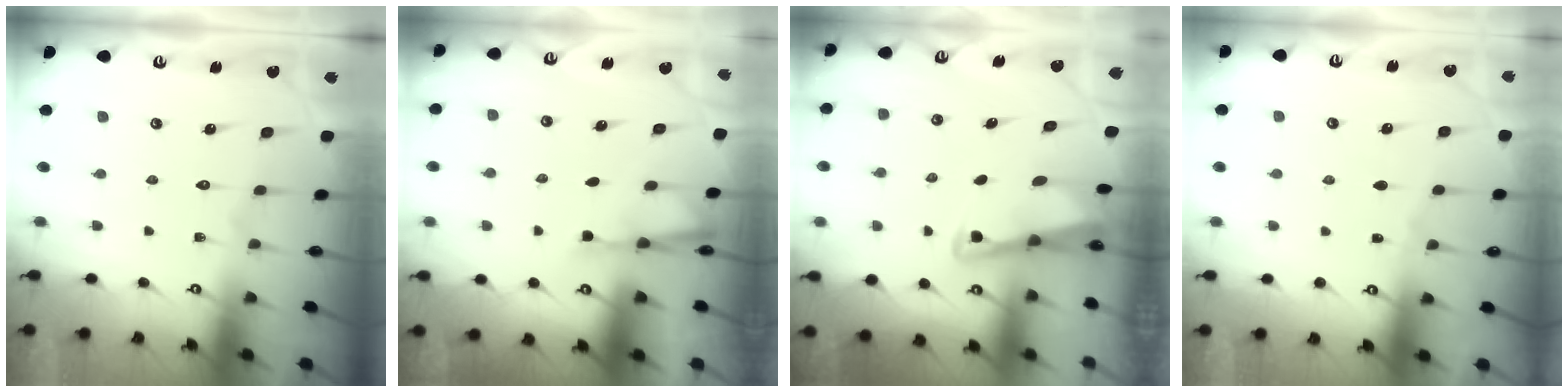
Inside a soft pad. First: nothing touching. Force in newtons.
{"total": 2.2, "press": 2.2, "slide": 0.5}
{"total": 3.0, "press": 3.0, "slide": 0.4}
{"total": 1.8, "press": 1.7, "slide": 0.3}